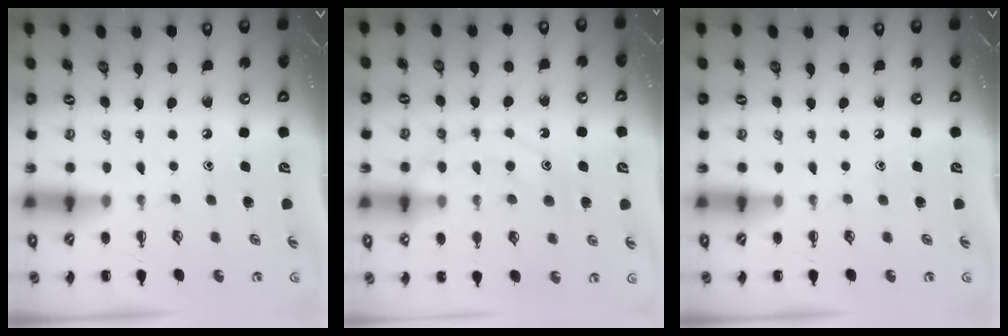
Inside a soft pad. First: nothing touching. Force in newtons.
{"total": 12.5, "press": 12.4, "slide": 1.0}
{"total": 0.0}